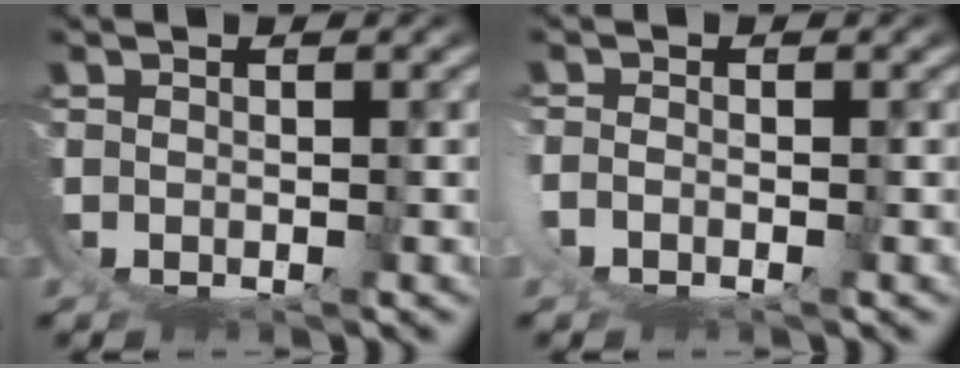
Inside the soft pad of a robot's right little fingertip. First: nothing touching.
{"total": 1.1, "force": [-0.5, 0.0, 1.0], "torque": [-0.025, -0.002, -0.008]}